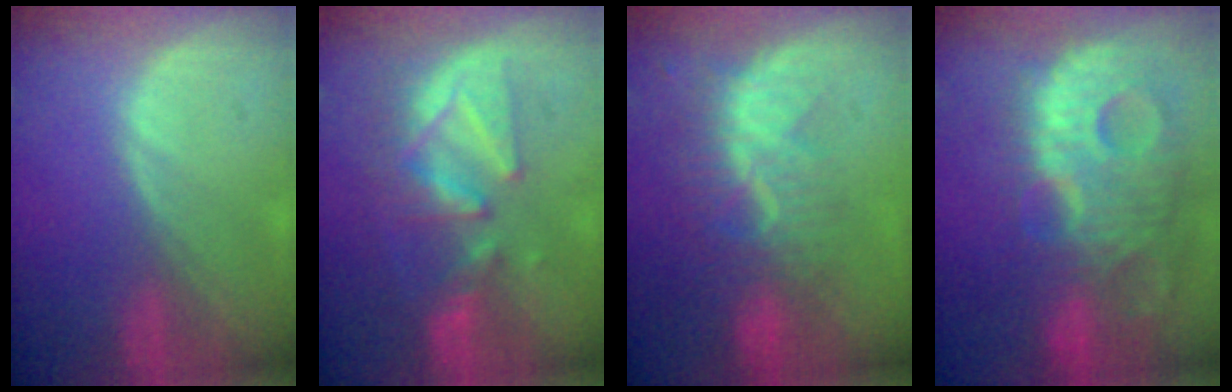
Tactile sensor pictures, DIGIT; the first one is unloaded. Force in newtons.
{"total": 8.6, "press": 8.3, "slide": 2.0}
{"total": 8.4, "press": 7.6, "slide": 3.5}
{"total": 13.8, "press": 11.9, "slide": 7.1}